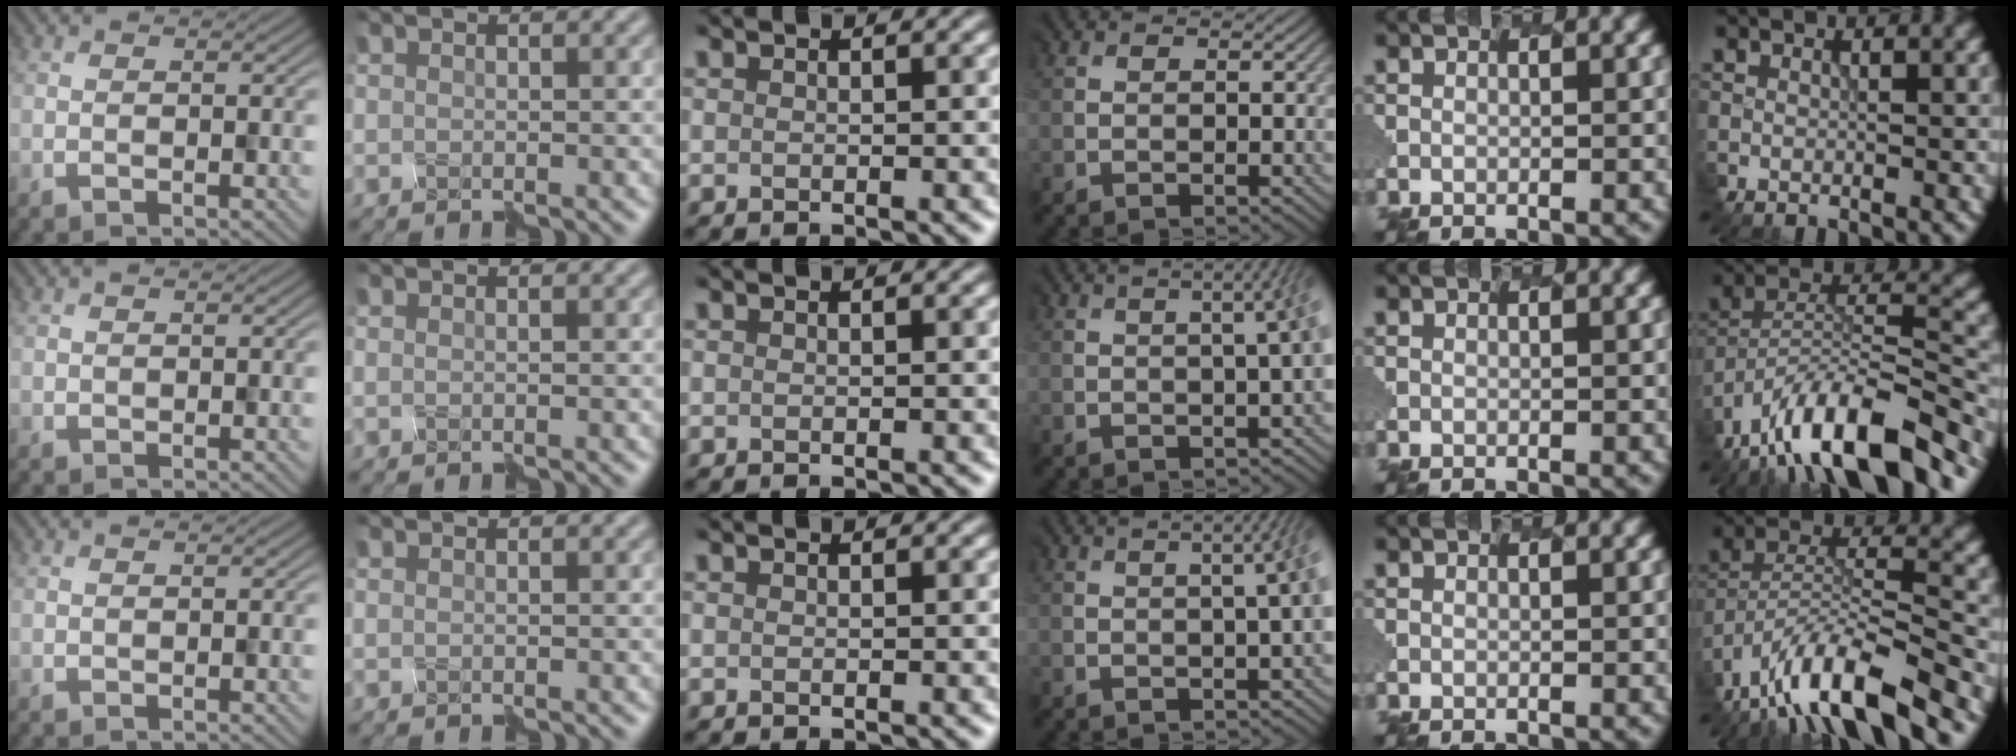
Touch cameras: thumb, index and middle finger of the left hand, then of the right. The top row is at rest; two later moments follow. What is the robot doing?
{"motion": "disassemble", "object": "spray bottle"}